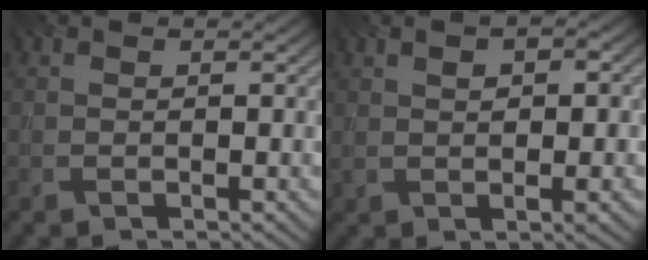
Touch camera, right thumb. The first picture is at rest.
{"total": 4.6, "force": [0.5, 2.2, 4.0], "torque": [-0.064, 0.002, 0.015]}